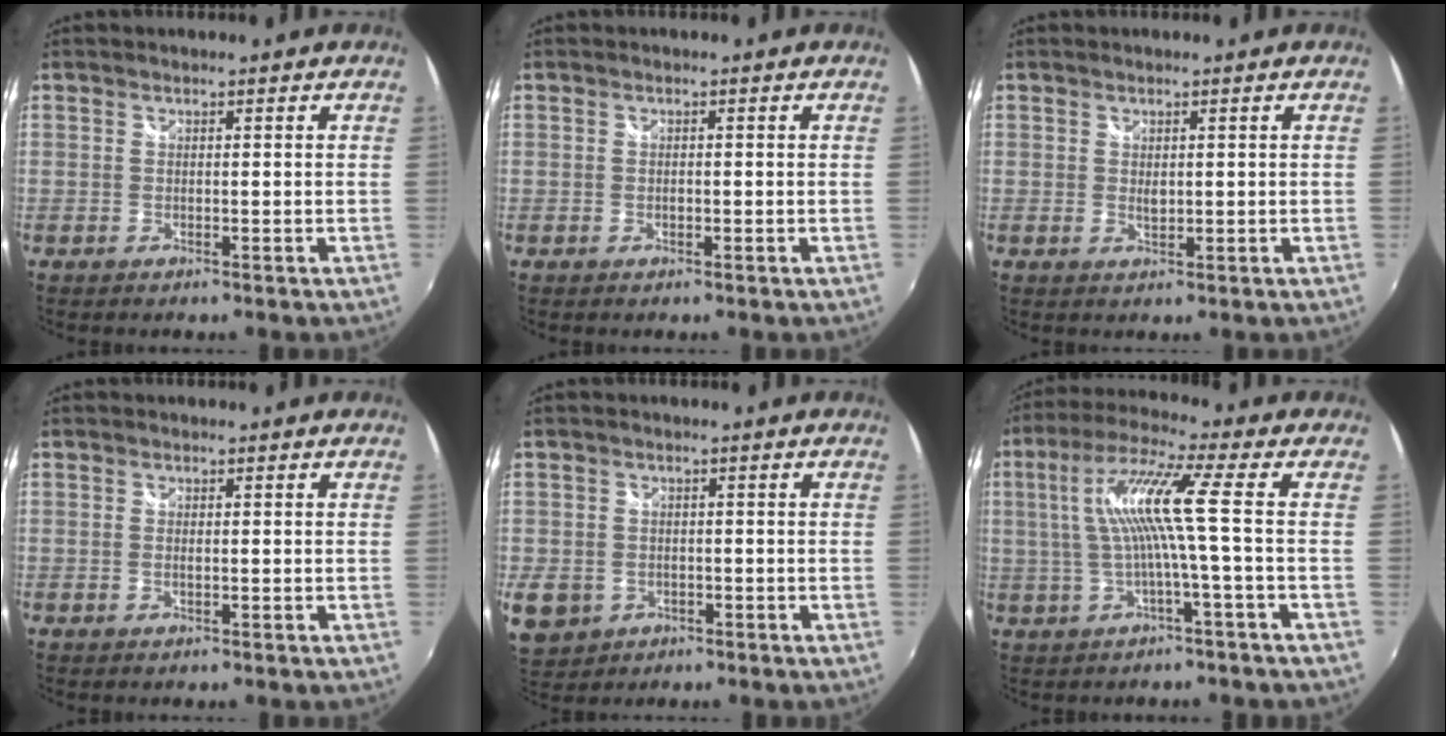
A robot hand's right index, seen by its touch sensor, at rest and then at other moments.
{"total": 0.6, "force": [-0.2, 0.5, 0.3], "torque": [-0.006, 0.000, -0.004]}
{"total": 1.3, "force": [0.3, 0.8, 0.9], "torque": [-0.014, -0.001, 0.005]}
{"total": 0.8, "force": [0.0, 0.3, 0.7], "torque": [-0.016, -0.001, -0.003]}
{"total": 8.6, "force": [-2.5, 7.4, 3.6], "torque": [-0.100, -0.004, -0.030]}
{"total": 9.9, "force": [-0.3, -1.1, 9.9], "torque": [-0.189, 0.006, 0.002]}